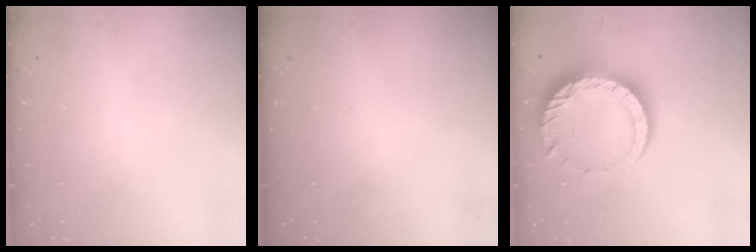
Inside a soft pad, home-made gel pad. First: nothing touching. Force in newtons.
{"total": 0.0}
{"total": 14.0, "press": 14.0, "slide": 1.2}